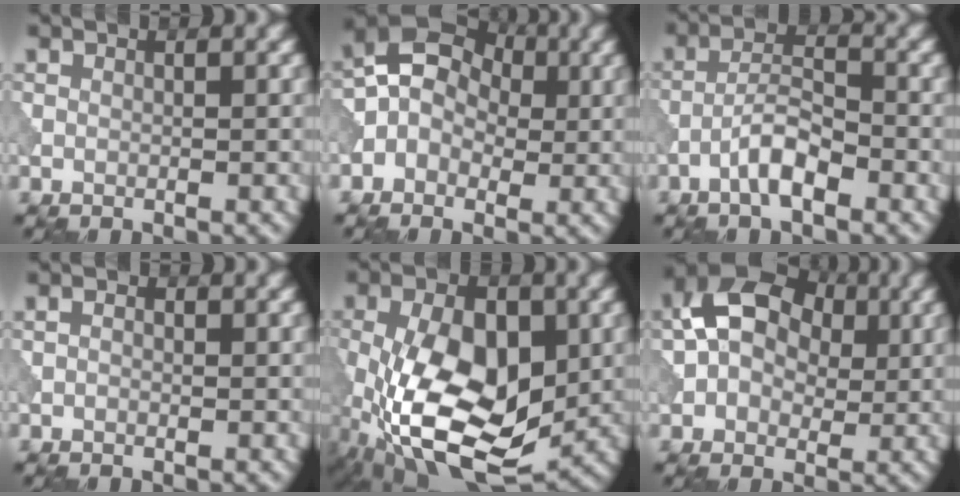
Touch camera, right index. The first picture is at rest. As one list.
[{"total": 6.5, "force": [0.2, 5.1, 3.9], "torque": [-0.047, 0.036, -0.023]}, {"total": 3.6, "force": [-2.1, 1.0, 2.8], "torque": [-0.052, 0.013, -0.047]}, {"total": 0.9, "force": [0.1, 0.6, 0.7], "torque": [-0.007, -0.003, -0.002]}, {"total": 12.7, "force": [-2.7, 6.7, 10.4], "torque": [-0.199, -0.011, -0.051]}, {"total": 8.9, "force": [1.6, 6.6, 5.7], "torque": [-0.101, 0.034, 0.010]}]